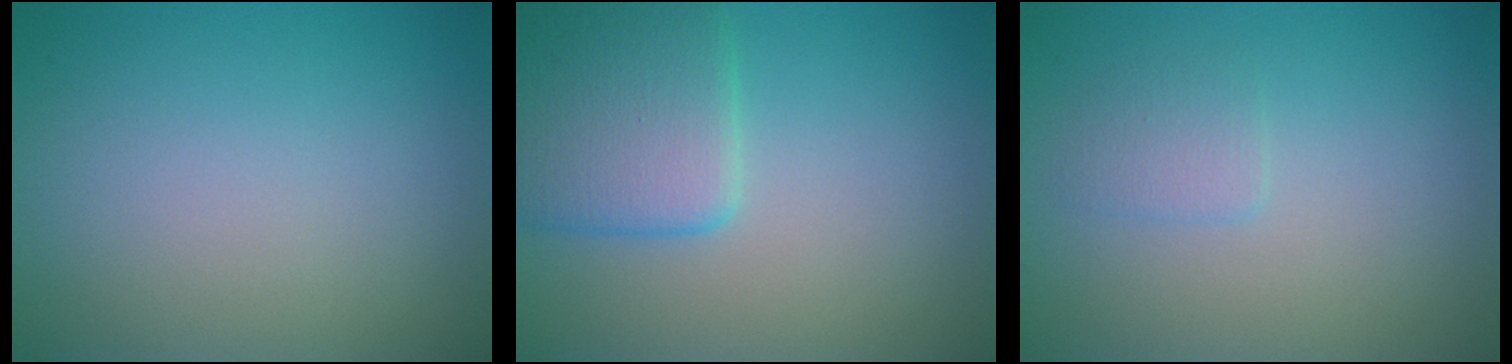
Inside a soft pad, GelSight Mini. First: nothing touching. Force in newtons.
{"total": 4.9, "press": 4.9, "slide": 0.2}
{"total": 1.2, "press": 1.2, "slide": 0.1}